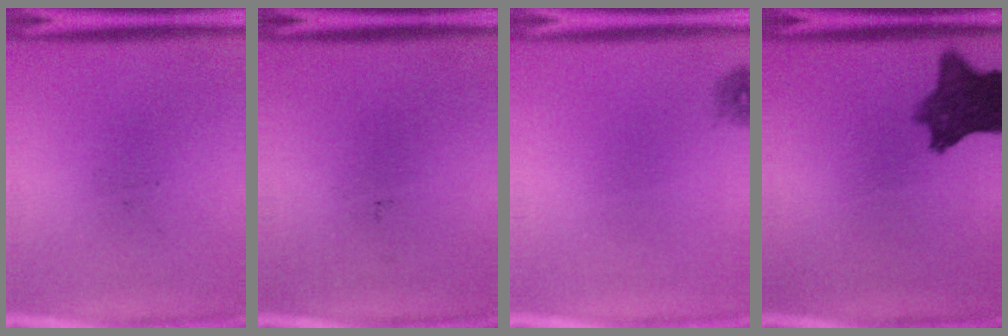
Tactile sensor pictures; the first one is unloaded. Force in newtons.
{"total": 0.0}
{"total": 0.9}
{"total": 9.1}